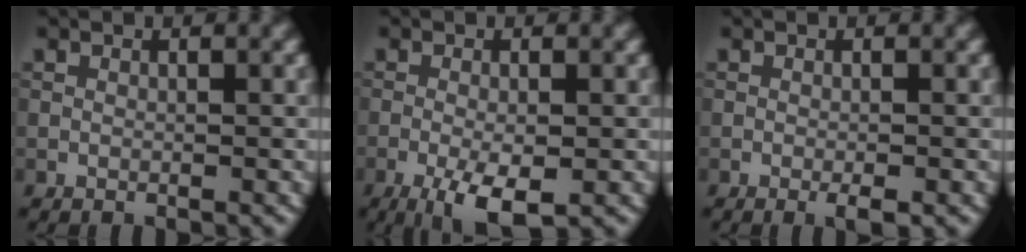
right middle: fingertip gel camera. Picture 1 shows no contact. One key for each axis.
{"total": 4.8, "fx": -2.2, "fy": 1.5, "fz": 4.0, "tx": -0.075, "ty": -0.004, "tz": -0.038}
{"total": 1.3, "fx": -0.6, "fy": 0.2, "fz": 1.2, "tx": -0.015, "ty": -0.004, "tz": -0.011}